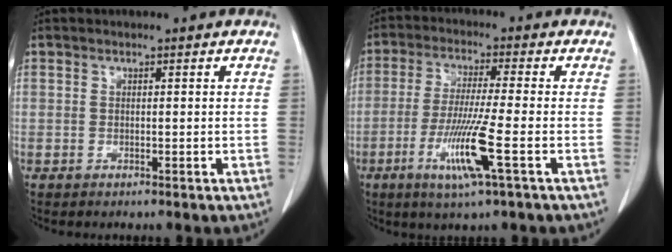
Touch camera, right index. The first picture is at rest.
{"total": 9.6, "force": [-3.5, -0.6, 8.9], "torque": [-0.177, -0.022, -0.068]}